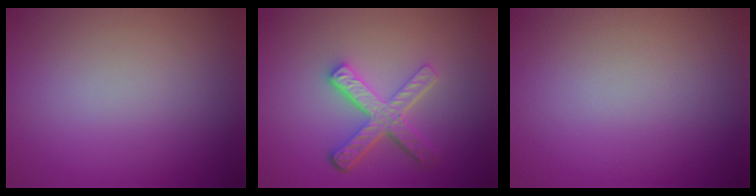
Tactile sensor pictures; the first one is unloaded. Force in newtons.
{"total": 4.9, "press": 3.6, "slide": 3.3}
{"total": 0.0}